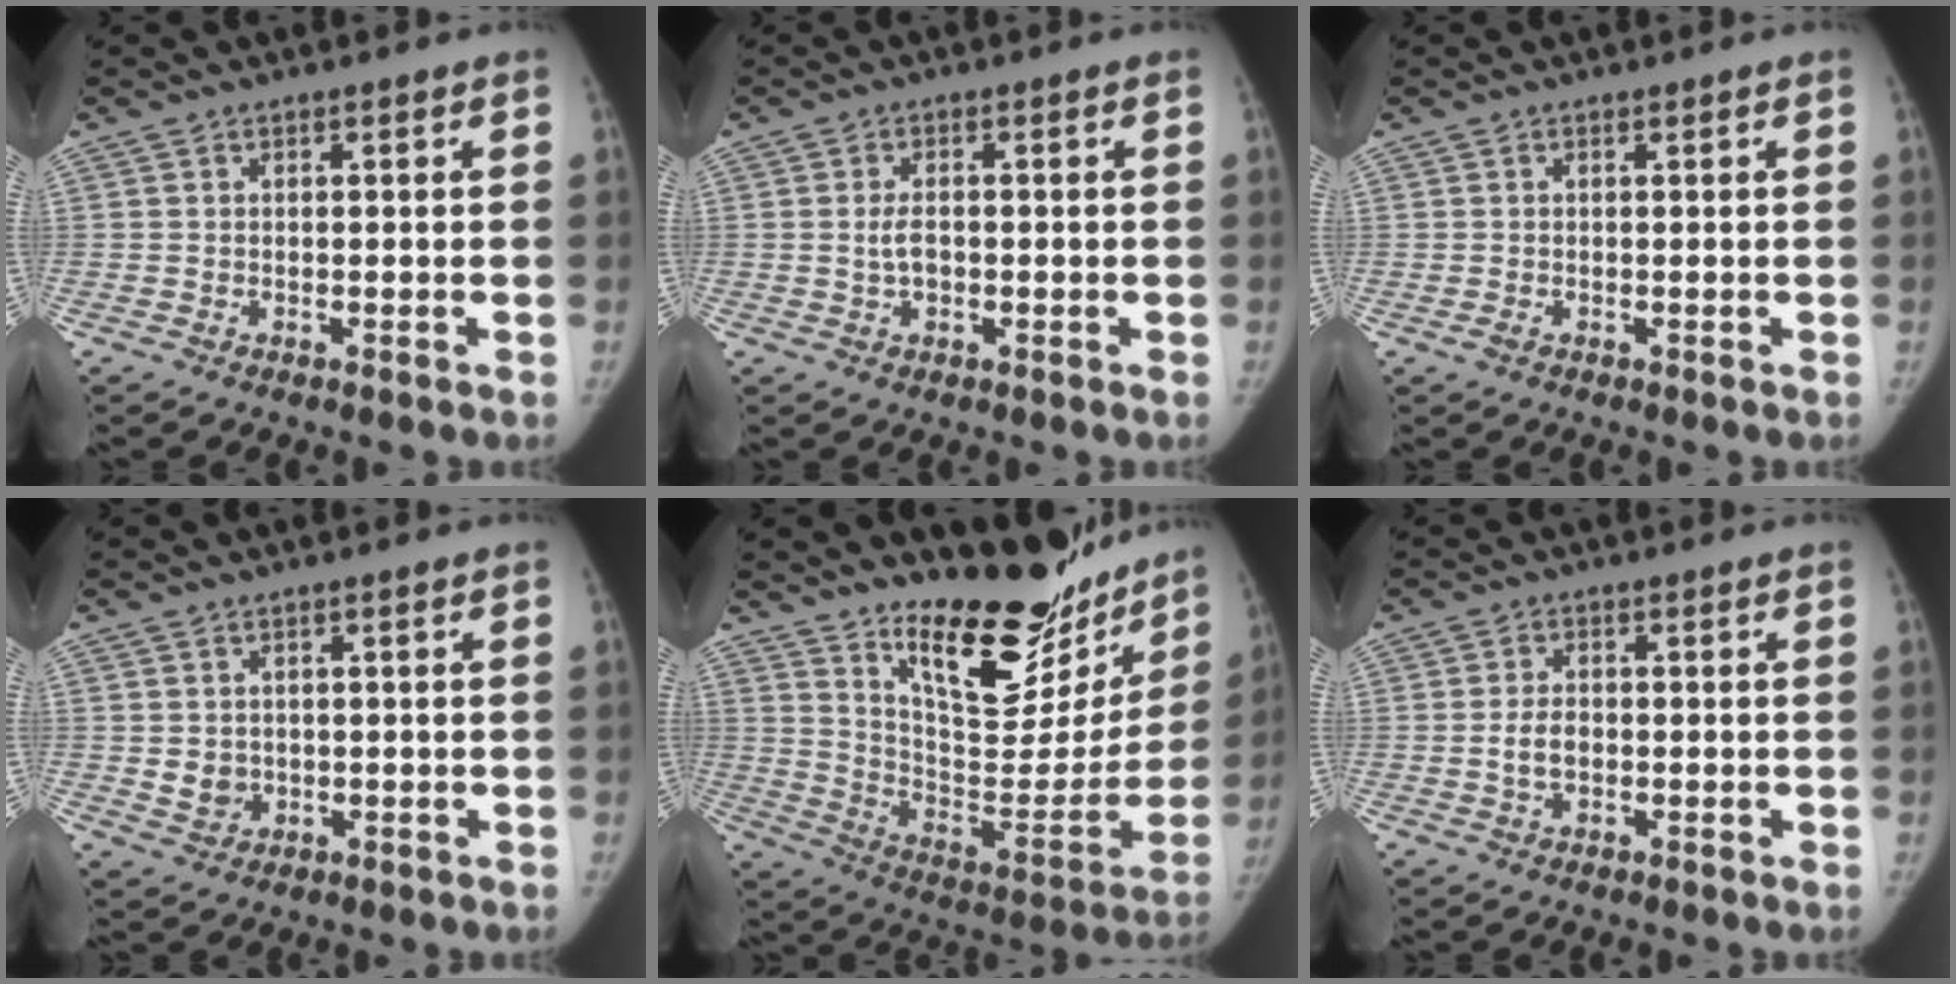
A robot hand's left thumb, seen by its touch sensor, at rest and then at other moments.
{"total": 2.8, "force": [-0.4, 1.7, 2.2], "torque": [-0.037, 0.006, -0.007]}
{"total": 1.2, "force": [-0.2, 0.7, 0.9], "torque": [-0.021, 0.000, -0.001]}
{"total": 3.1, "force": [0.0, 2.8, 1.4], "torque": [-0.007, -0.002, 0.011]}
{"total": 25.4, "force": [19.4, 9.8, 13.2], "torque": [-0.141, -0.133, 0.295]}
{"total": 3.3, "force": [-0.6, 2.2, 2.4], "torque": [-0.041, 0.007, -0.009]}